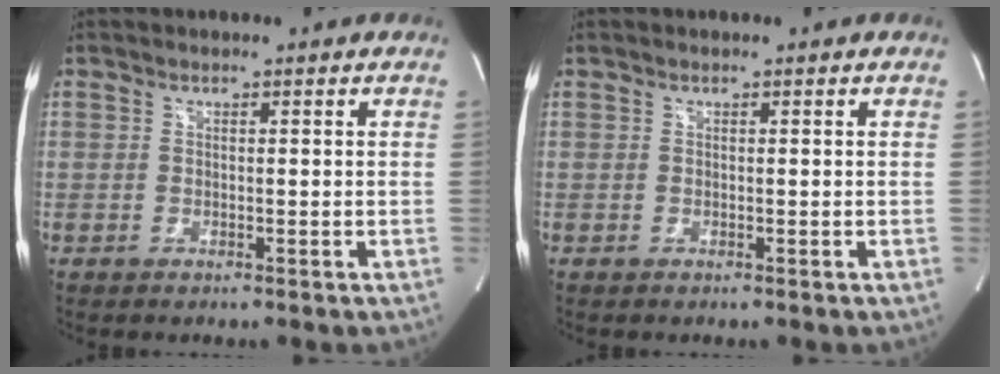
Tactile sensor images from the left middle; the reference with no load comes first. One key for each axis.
{"total": 0.0}